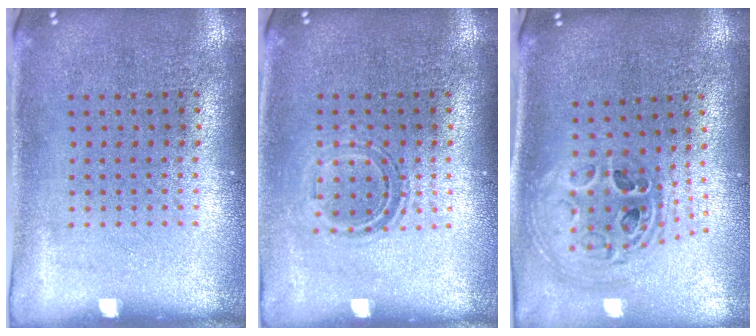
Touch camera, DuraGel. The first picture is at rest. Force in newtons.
{"total": 1.2, "press": 0.9, "slide": 0.7}
{"total": 1.3, "press": 1.2, "slide": 0.6}